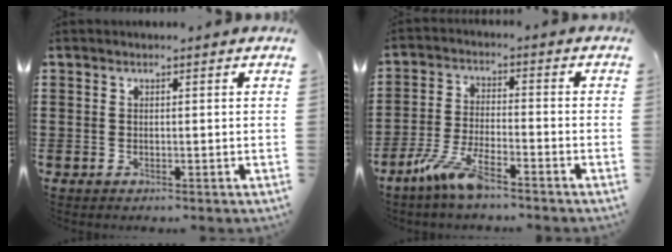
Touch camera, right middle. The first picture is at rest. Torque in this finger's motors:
{"motor_torque": [2.14, 0.00, 0.18, 0.16]}